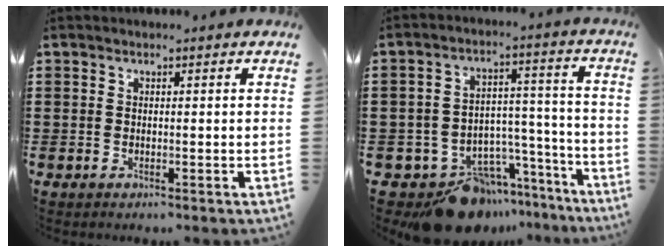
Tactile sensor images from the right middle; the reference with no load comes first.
{"total": 12.3, "force": [-10.7, 5.3, 2.7], "torque": [-0.040, 0.049, -0.190]}